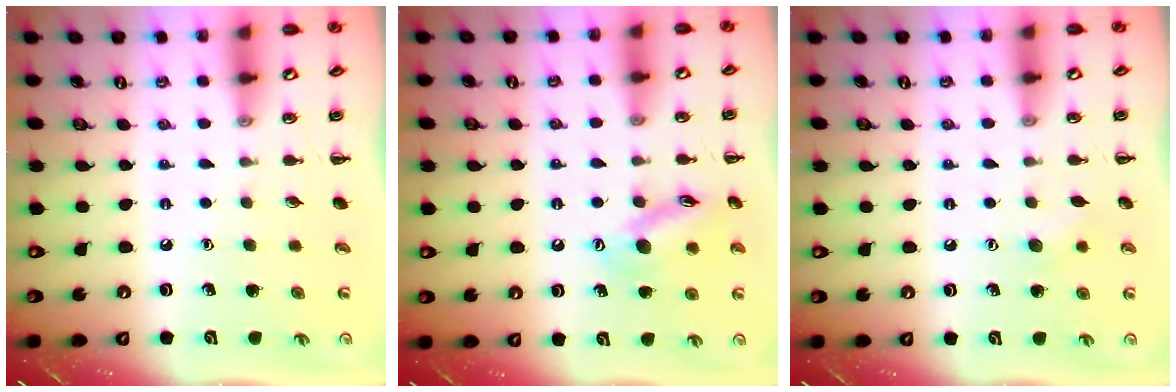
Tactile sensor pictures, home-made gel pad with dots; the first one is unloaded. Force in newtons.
{"total": 12.5, "press": 12.3, "slide": 2.0}
{"total": 5.7, "press": 5.6, "slide": 1.4}